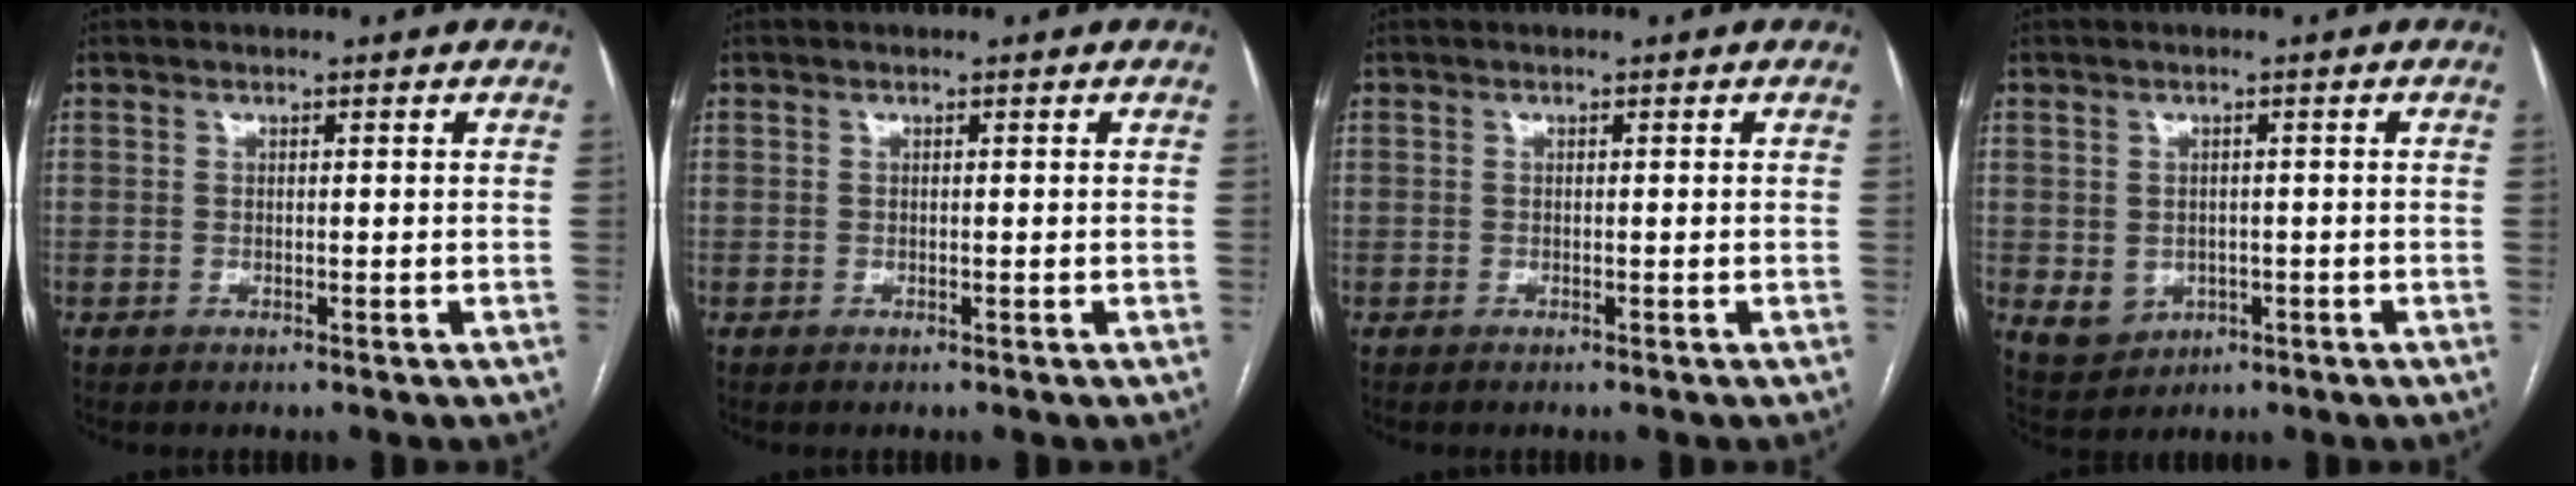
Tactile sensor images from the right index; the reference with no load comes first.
{"total": 0.0}
{"total": 0.0}
{"total": 4.6, "force": [-1.0, 4.2, 1.6], "torque": [-0.022, 0.005, 0.002]}